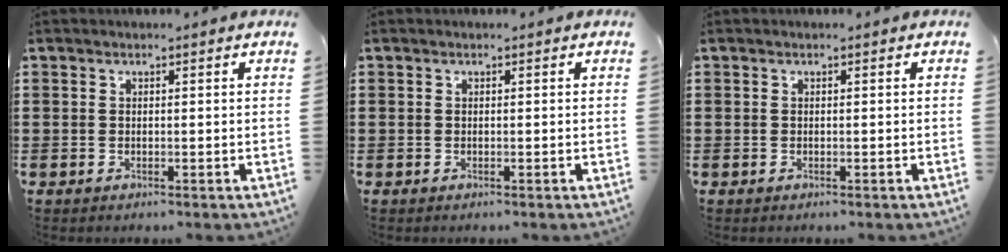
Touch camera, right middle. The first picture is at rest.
{"total": 0.0}
{"total": 0.0}